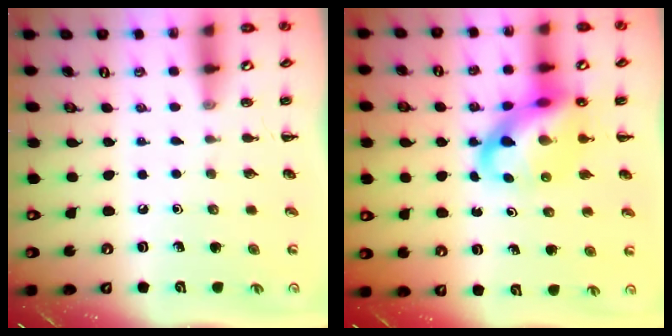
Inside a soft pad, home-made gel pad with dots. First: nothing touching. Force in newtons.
{"total": 13.4, "press": 12.9, "slide": 3.6}